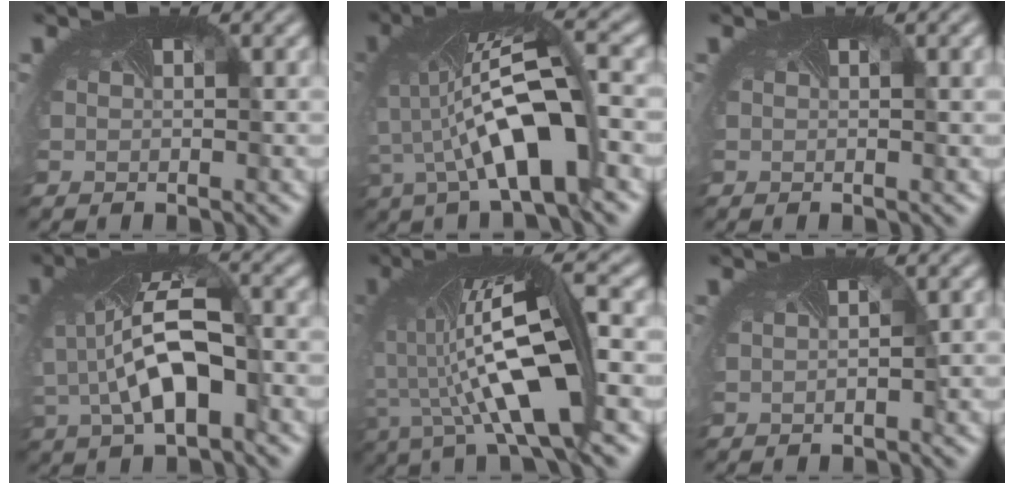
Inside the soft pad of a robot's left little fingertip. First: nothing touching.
{"total": 7.4, "force": [-1.7, 2.2, 6.8], "torque": [-0.153, -0.001, -0.027]}
{"total": 0.8, "force": [0.3, 0.2, 0.8], "torque": [-0.009, 0.000, 0.000]}
{"total": 6.2, "force": [-0.9, 3.0, 5.3], "torque": [-0.129, -0.005, -0.010]}
{"total": 9.4, "force": [-1.0, 2.2, 9.0], "torque": [-0.173, -0.013, -0.019]}
{"total": 1.2, "force": [0.2, 0.7, 1.0], "torque": [-0.003, 0.008, -0.011]}